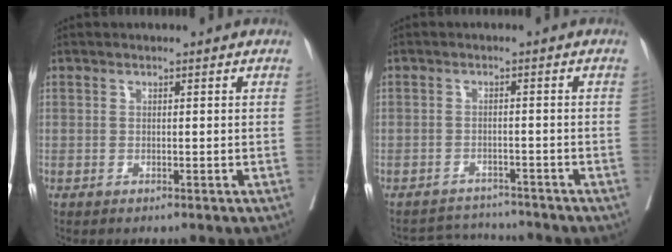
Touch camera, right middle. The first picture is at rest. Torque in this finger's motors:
{"motor_torque": [-0.81, -0.64, -0.15, -0.11]}